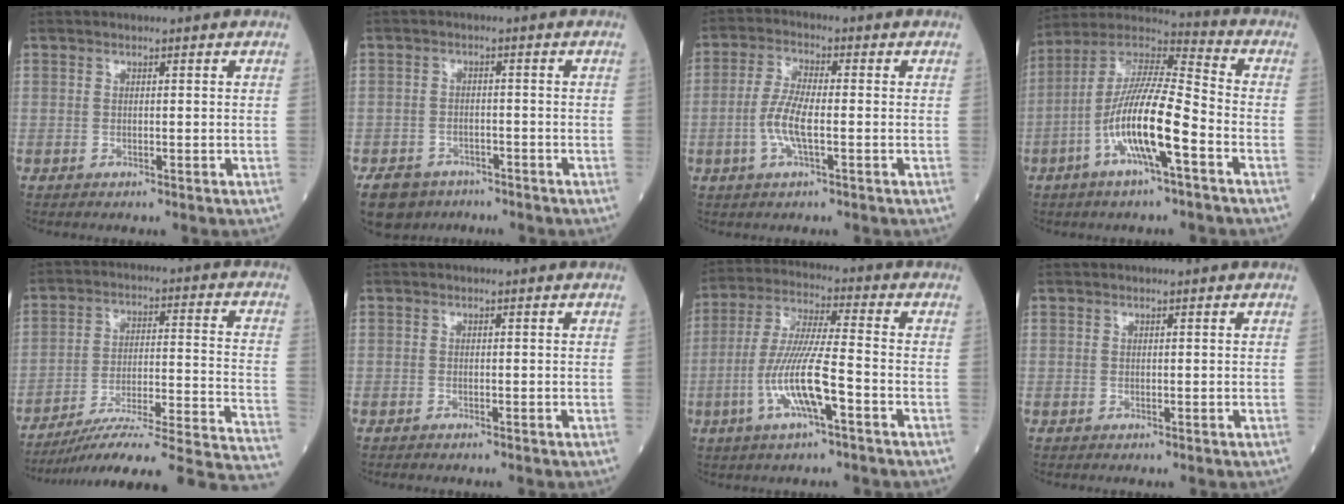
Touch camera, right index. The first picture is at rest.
{"total": 5.9, "force": [-4.4, 3.8, 1.1], "torque": [-0.026, 0.002, -0.073]}
{"total": 5.9, "force": [-1.5, 1.2, 5.6], "torque": [-0.125, 0.000, -0.033]}
{"total": 14.7, "force": [-4.9, 1.9, 13.8], "torque": [-0.269, 0.003, -0.097]}
{"total": 25.2, "force": [-22.1, -0.3, 12.1], "torque": [-0.098, -0.005, -0.315]}
{"total": 0.7, "force": [-0.7, 0.1, 0.1], "torque": [-0.009, -0.002, -0.012]}
{"total": 11.0, "force": [-3.9, 0.7, 10.2], "torque": [-0.206, -0.003, -0.076]}
{"total": 0.0}